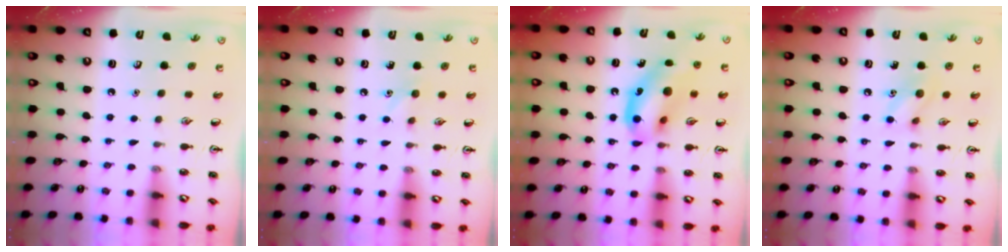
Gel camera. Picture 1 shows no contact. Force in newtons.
{"total": 4.8, "press": 4.5, "slide": 1.6}
{"total": 14.3, "press": 14.0, "slide": 2.9}
{"total": 7.2, "press": 7.2, "slide": 0.6}